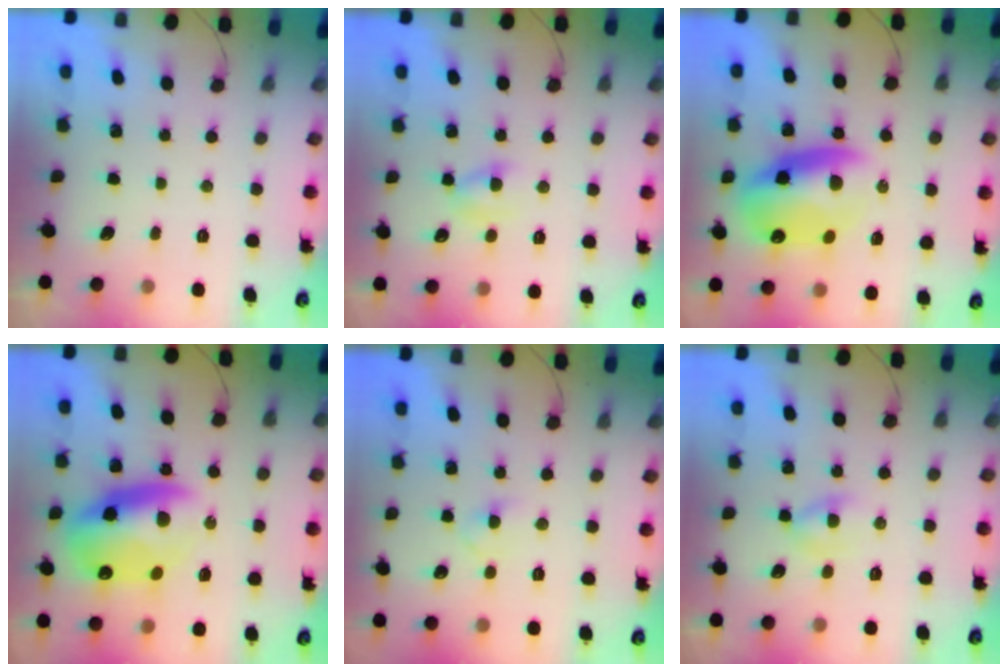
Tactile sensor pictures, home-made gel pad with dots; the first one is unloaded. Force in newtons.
{"total": 3.9, "press": 3.6, "slide": 1.3}
{"total": 13.4, "press": 13.1, "slide": 2.9}
{"total": 15.6, "press": 15.2, "slide": 3.4}
{"total": 3.5, "press": 3.2, "slide": 1.4}
{"total": 3.6, "press": 3.6, "slide": 0.8}